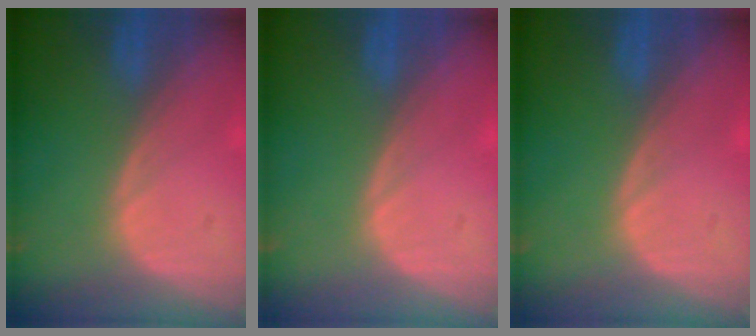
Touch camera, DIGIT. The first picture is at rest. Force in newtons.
{"total": 0.0}
{"total": 0.0}